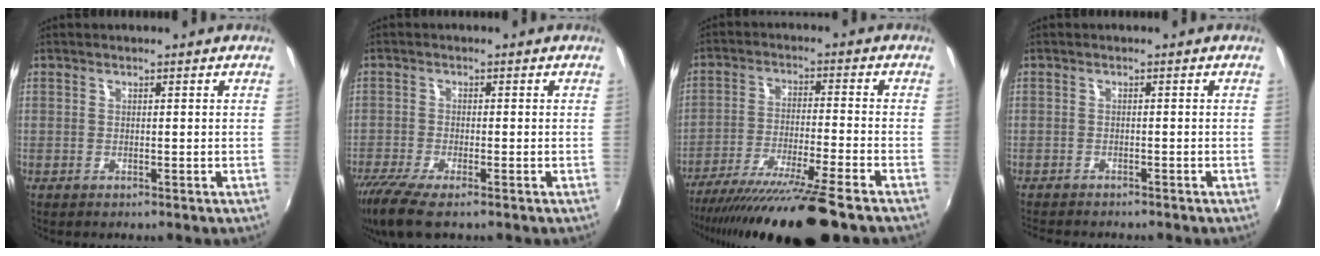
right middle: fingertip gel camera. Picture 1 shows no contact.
{"total": 8.5, "force": [-6.2, 1.5, 5.6], "torque": [-0.136, -0.040, -0.118]}
{"total": 17.7, "force": [-14.5, -0.6, 10.2], "torque": [-0.194, -0.044, -0.240]}
{"total": 4.3, "force": [-4.0, 0.7, 1.4], "torque": [-0.038, -0.017, -0.065]}